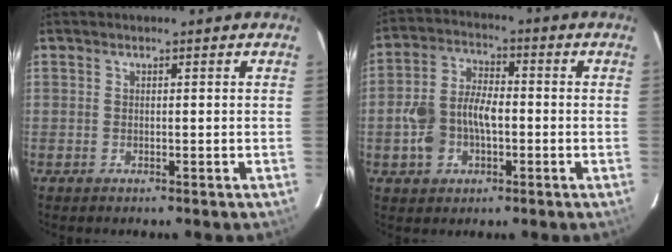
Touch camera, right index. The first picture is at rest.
{"total": 10.0, "force": [-2.3, 6.3, 7.3], "torque": [-0.157, 0.015, -0.035]}